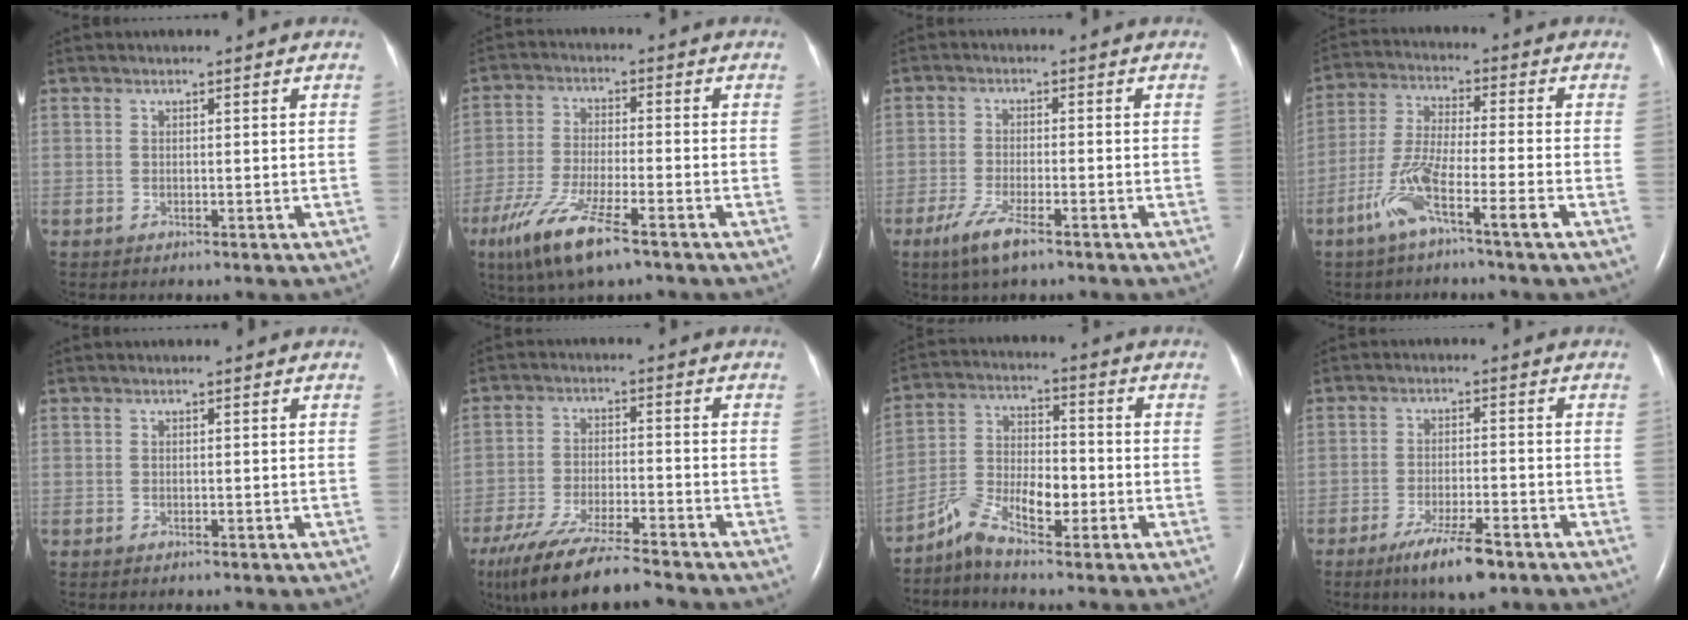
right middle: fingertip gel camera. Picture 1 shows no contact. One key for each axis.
{"total": 10.2, "fx": -6.2, "fy": 1.5, "fz": 8.0, "tx": -0.168, "ty": -0.025, "tz": -0.111}
{"total": 5.3, "fx": -3.4, "fy": 0.8, "fz": 4.0, "tx": -0.091, "ty": -0.012, "tz": -0.062}
{"total": 8.8, "fx": -4.9, "fy": 0.1, "fz": 7.3, "tx": -0.156, "ty": -0.003, "tz": -0.098}
{"total": 0.0}
{"total": 13.6, "fx": -11.5, "fy": 1.6, "fz": 7.1, "tx": -0.137, "ty": -0.027, "tz": -0.197}
{"total": 7.7, "fx": -4.5, "fy": 2.4, "fz": 5.7, "tx": -0.120, "ty": 0.013, "tz": -0.089}
{"total": 7.7, "fx": -5.1, "fy": 1.0, "fz": 5.8, "tx": -0.109, "ty": -0.015, "tz": -0.083}